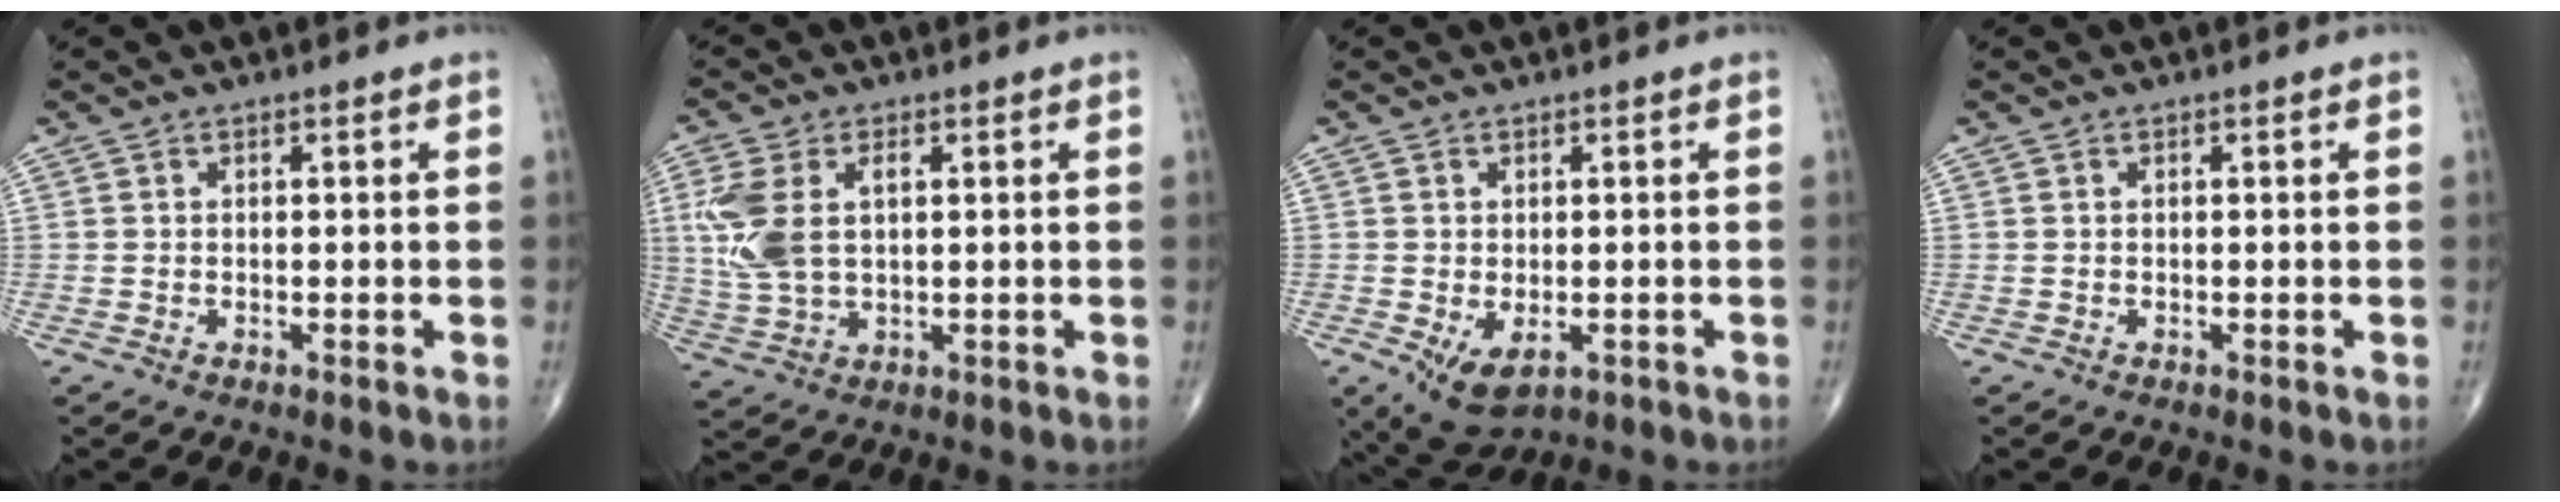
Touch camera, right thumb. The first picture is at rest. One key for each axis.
{"total": 10.0, "fx": 1.8, "fy": 5.9, "fz": 7.9, "tx": -0.183, "ty": 0.004, "tz": 0.041}
{"total": 6.5, "fx": -2.0, "fy": 3.8, "fz": 4.8, "tx": -0.076, "ty": -0.009, "tz": -0.019}
{"total": 0.0}